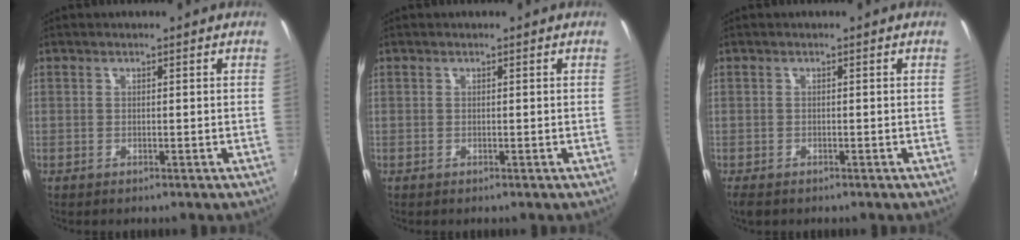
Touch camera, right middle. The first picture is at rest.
{"total": 0.0}
{"total": 2.5, "force": [-1.7, 1.2, 1.3], "torque": [-0.027, -0.014, -0.027]}